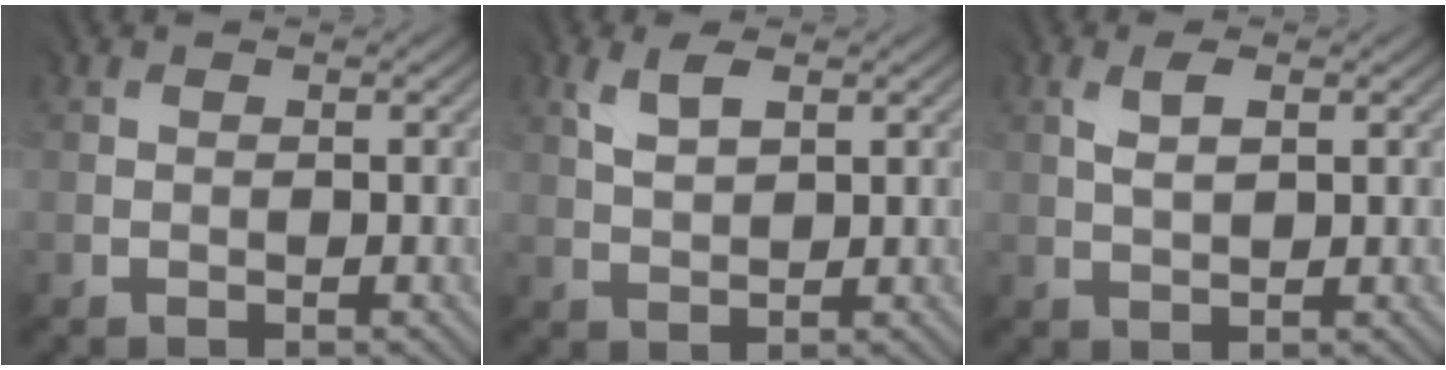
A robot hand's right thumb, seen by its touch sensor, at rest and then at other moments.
{"total": 3.2, "force": [1.9, 1.5, 2.1], "torque": [-0.054, 0.003, 0.041]}
{"total": 2.2, "force": [1.1, 1.0, 1.7], "torque": [-0.042, 0.002, 0.024]}